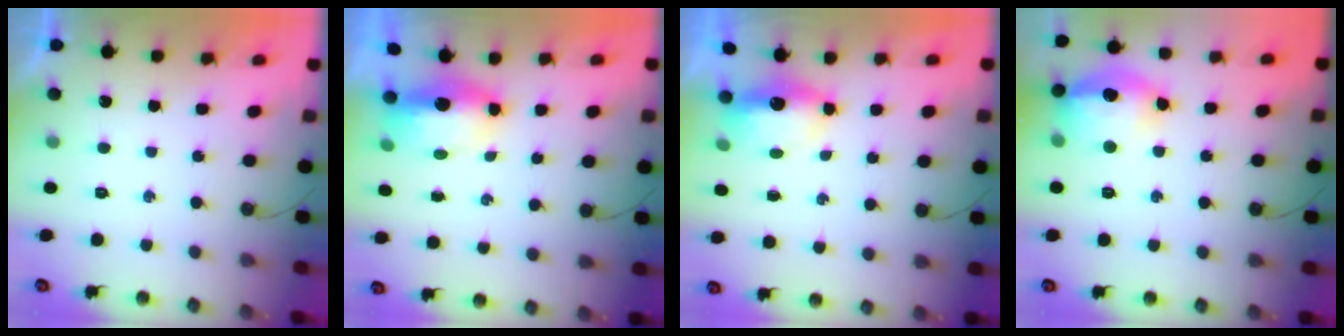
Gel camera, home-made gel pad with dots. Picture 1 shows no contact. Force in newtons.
{"total": 12.7, "press": 8.4, "slide": 9.5}
{"total": 5.8, "press": 5.7, "slide": 1.2}
{"total": 16.2, "press": 16.2, "slide": 1.4}